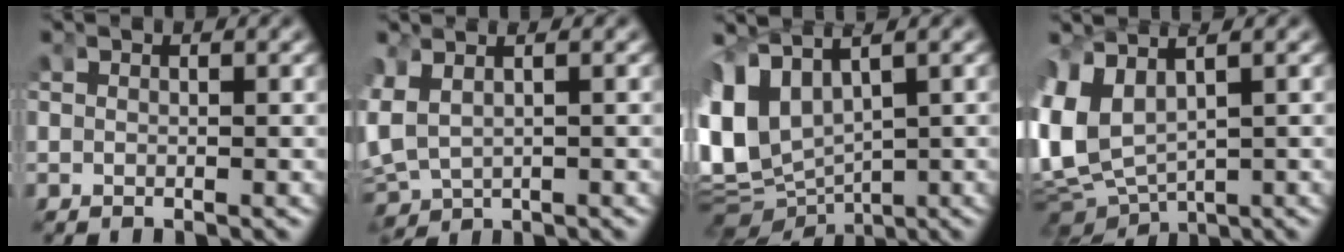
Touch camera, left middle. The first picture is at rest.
{"total": 6.4, "force": [-0.2, 5.7, 2.9], "torque": [-0.118, -0.030, 0.011]}
{"total": 13.5, "force": [-1.6, 11.3, 7.2], "torque": [-0.191, -0.042, -0.019]}
{"total": 11.3, "force": [-1.2, 9.6, 5.9], "torque": [-0.189, -0.044, -0.009]}